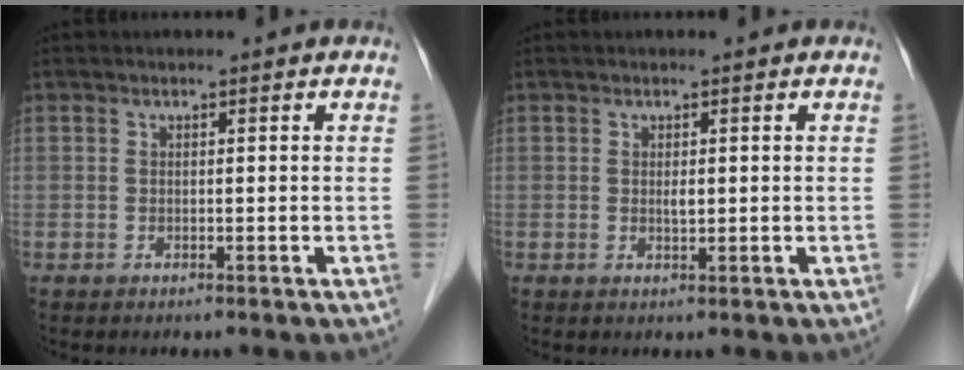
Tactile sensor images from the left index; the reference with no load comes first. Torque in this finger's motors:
{"motor_torque": [0.13, 0.03, 0.00, 0.02]}